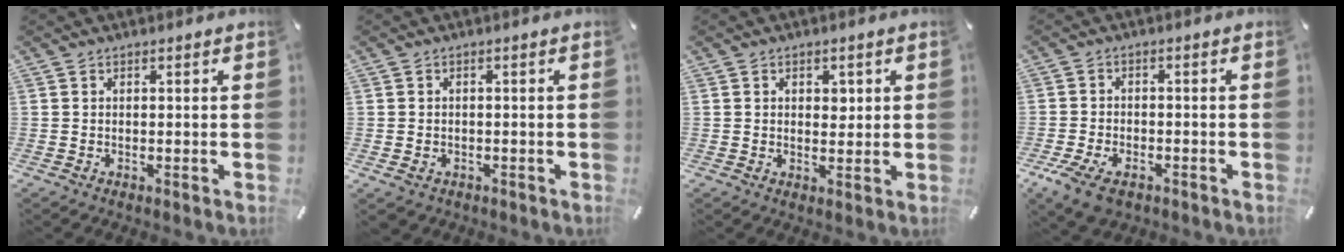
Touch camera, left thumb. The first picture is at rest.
{"total": 2.0, "force": [-0.7, 1.7, 0.8], "torque": [-0.014, 0.003, -0.015]}
{"total": 2.7, "force": [0.7, 2.1, 1.6], "torque": [-0.010, -0.003, 0.004]}
{"total": 5.9, "force": [-3.4, 3.6, 3.3], "torque": [-0.077, 0.010, -0.063]}